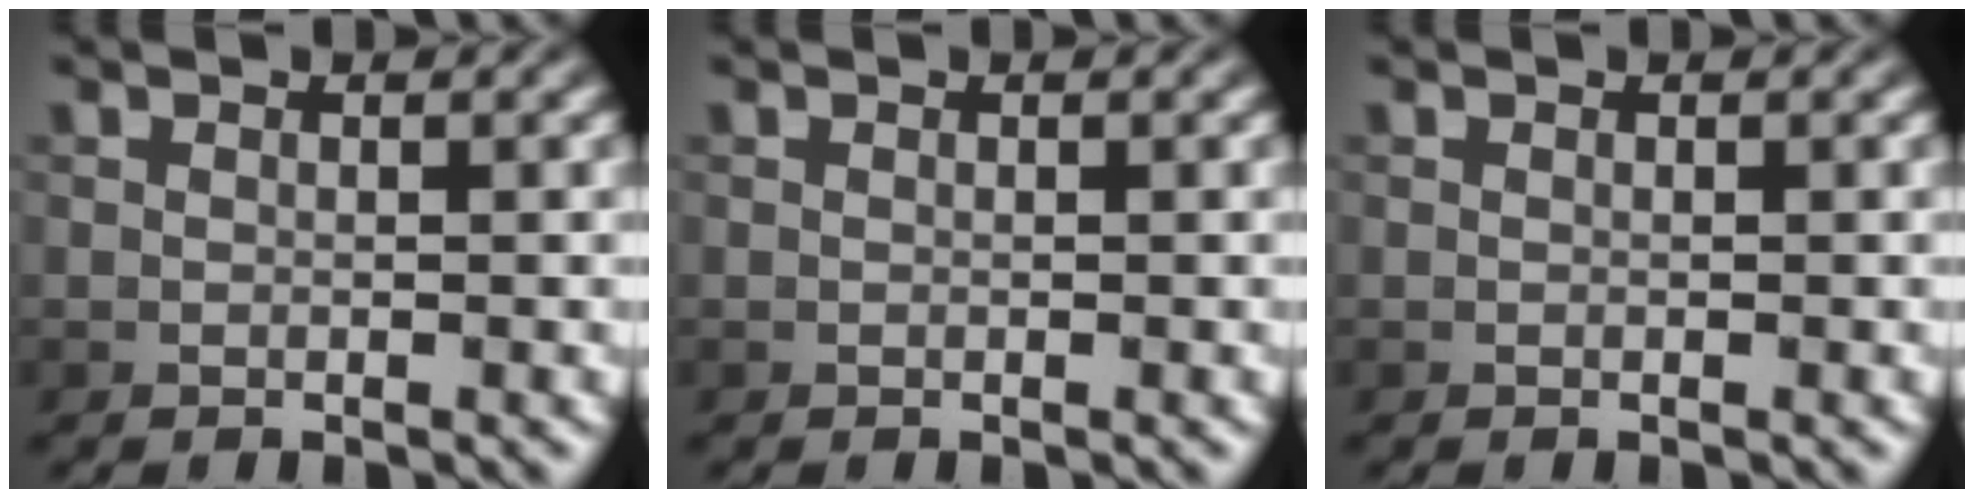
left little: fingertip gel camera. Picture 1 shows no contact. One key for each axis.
{"total": 0.0}
{"total": 0.0}